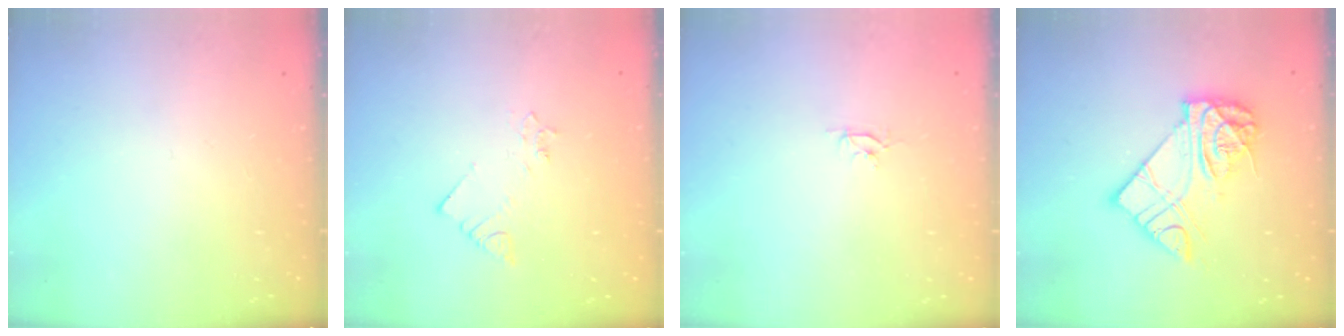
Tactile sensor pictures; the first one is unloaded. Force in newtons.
{"total": 2.1, "press": 2.1, "slide": 0.4}
{"total": 2.6, "press": 2.6, "slide": 0.3}
{"total": 13.6, "press": 13.6, "slide": 1.1}